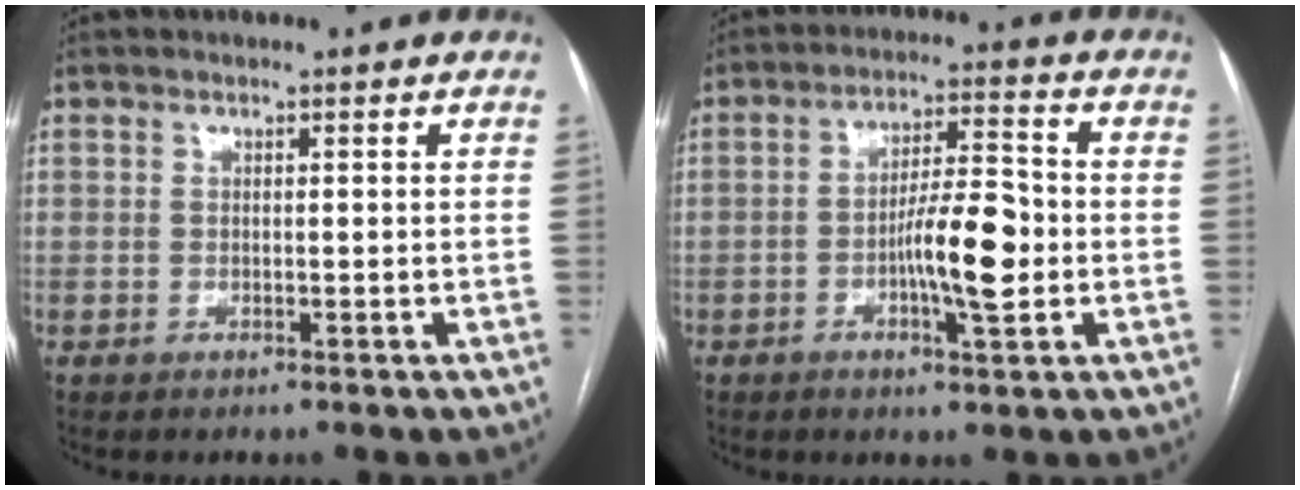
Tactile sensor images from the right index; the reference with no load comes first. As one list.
[{"total": 9.1, "force": [-1.9, 1.7, 8.8], "torque": [-0.150, 0.008, -0.031]}]